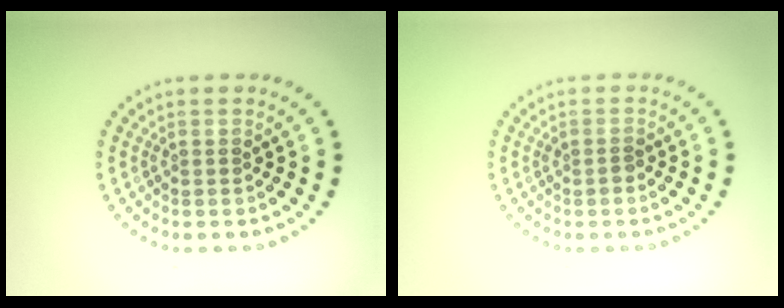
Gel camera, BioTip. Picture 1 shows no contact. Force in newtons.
{"total": 0.6, "press": 0.6, "slide": 0.3}